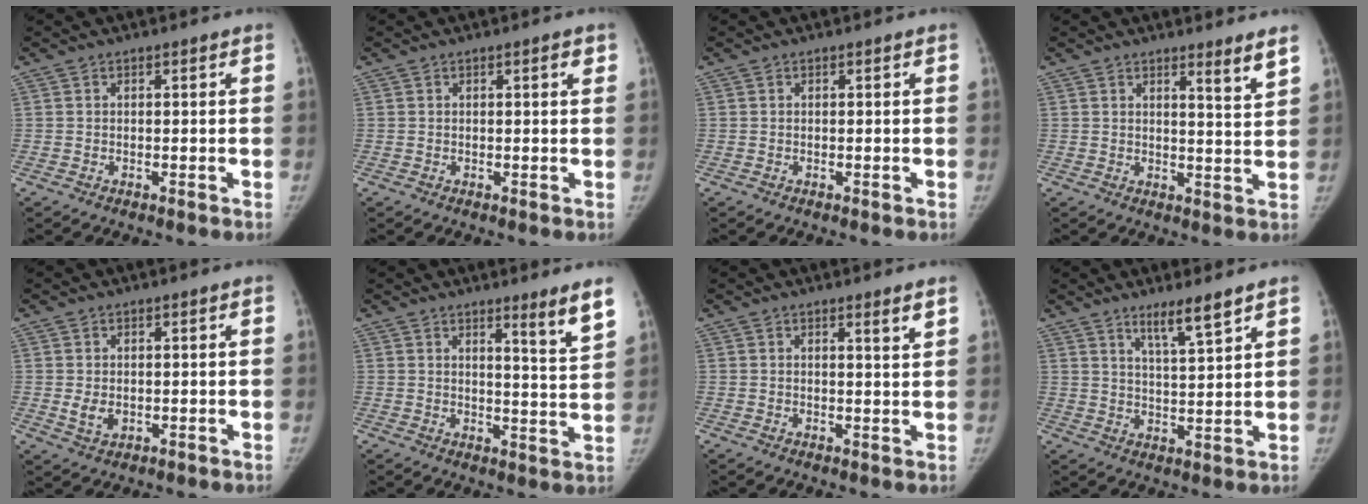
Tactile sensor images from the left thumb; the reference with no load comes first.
{"total": 1.4, "force": [0.7, 0.3, 1.2], "torque": [-0.014, 0.000, 0.007]}
{"total": 0.0}
{"total": 4.3, "force": [3.2, -0.1, 2.8], "torque": [-0.038, -0.033, 0.044]}
{"total": 2.7, "force": [-0.1, 2.0, 1.9], "torque": [-0.027, -0.006, 0.006]}
{"total": 6.7, "force": [4.5, -0.3, 5.0], "torque": [-0.064, -0.044, 0.064]}
{"total": 2.3, "force": [1.5, 0.0, 1.6], "torque": [-0.024, -0.014, 0.023]}
{"total": 6.2, "force": [4.5, 0.2, 4.2], "torque": [-0.070, -0.037, 0.080]}